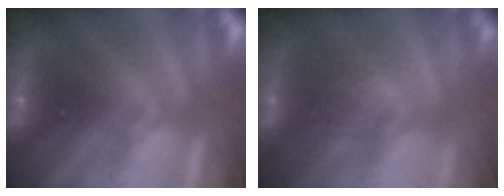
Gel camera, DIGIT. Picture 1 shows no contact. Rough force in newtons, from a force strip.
{"total": 2.6}